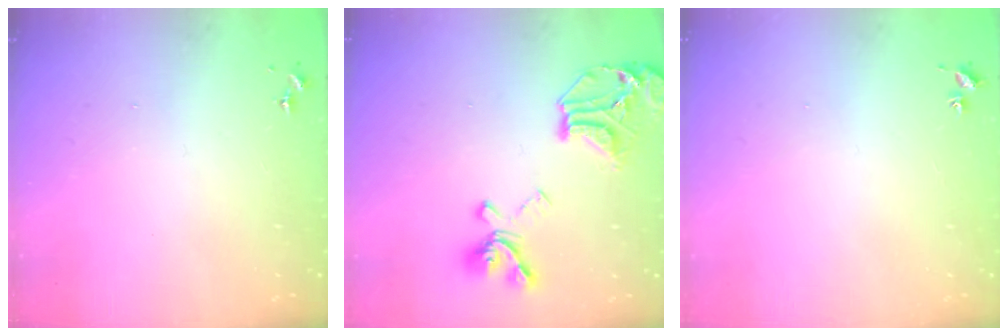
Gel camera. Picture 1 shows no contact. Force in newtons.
{"total": 19.6, "press": 19.5, "slide": 2.1}
{"total": 1.8, "press": 1.8, "slide": 0.2}